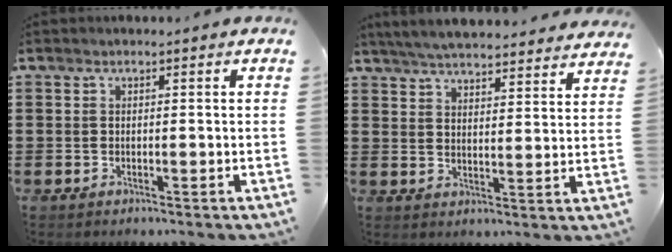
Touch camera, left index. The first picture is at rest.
{"total": 5.6, "force": [5.5, -0.2, 1.2], "torque": [-0.044, -0.027, 0.098]}